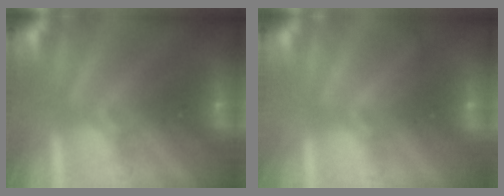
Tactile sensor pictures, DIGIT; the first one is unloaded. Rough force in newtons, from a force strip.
{"total": 2.1}